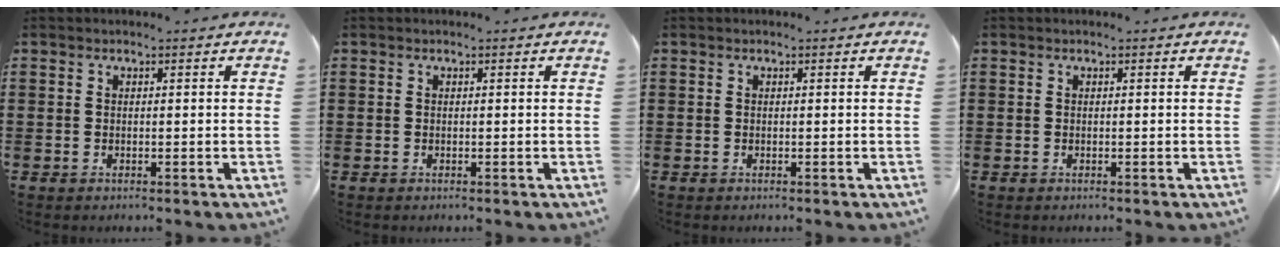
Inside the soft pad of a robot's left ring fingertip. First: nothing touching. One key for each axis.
{"total": 0.0}
{"total": 0.0}
{"total": 0.0}